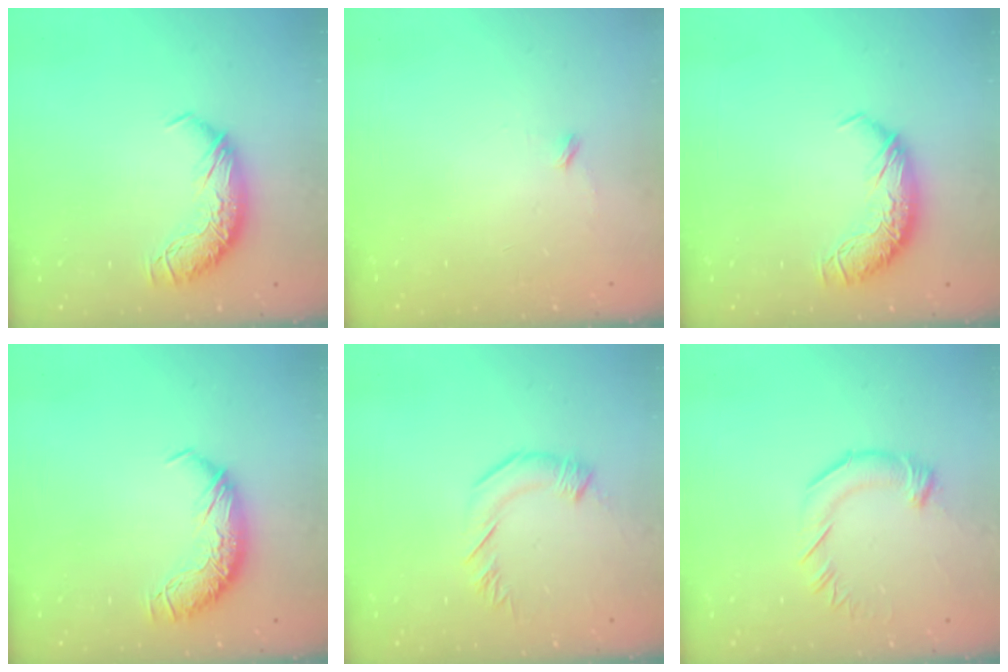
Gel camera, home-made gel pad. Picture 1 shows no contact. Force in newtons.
{"total": 8.3, "press": 8.2, "slide": 0.7}
{"total": 0.0}
{"total": 0.0}
{"total": 3.0, "press": 2.9, "slide": 0.5}
{"total": 2.1, "press": 2.1, "slide": 0.3}